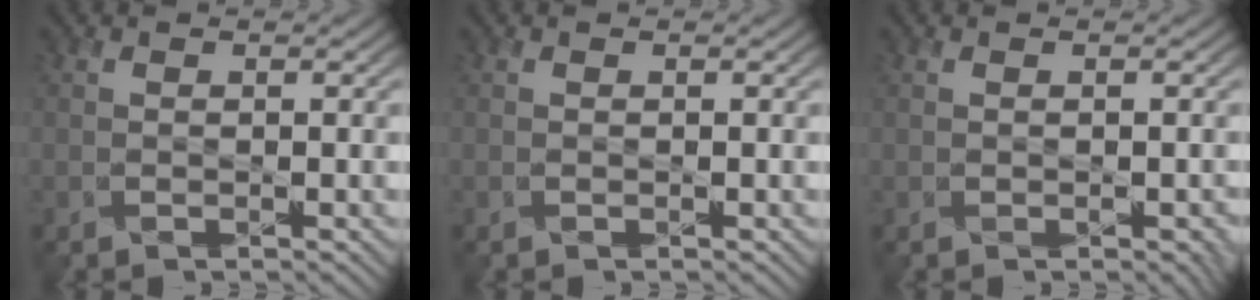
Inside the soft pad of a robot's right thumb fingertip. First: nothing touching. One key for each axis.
{"total": 0.0}
{"total": 1.1, "fx": -0.4, "fy": 0.4, "fz": 0.9, "tx": -0.014, "ty": -0.003, "tz": 0.000}